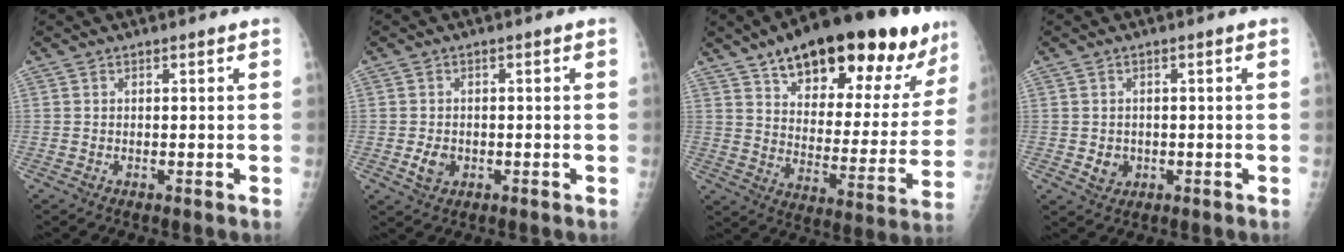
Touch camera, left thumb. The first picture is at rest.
{"total": 3.2, "force": [-0.8, 2.4, 1.9], "torque": [-0.029, 0.001, -0.009]}
{"total": 29.1, "force": [19.0, 10.8, 19.2], "torque": [-0.237, -0.055, 0.277]}
{"total": 2.9, "force": [-0.4, 2.5, 1.2], "torque": [-0.008, 0.001, 0.003]}